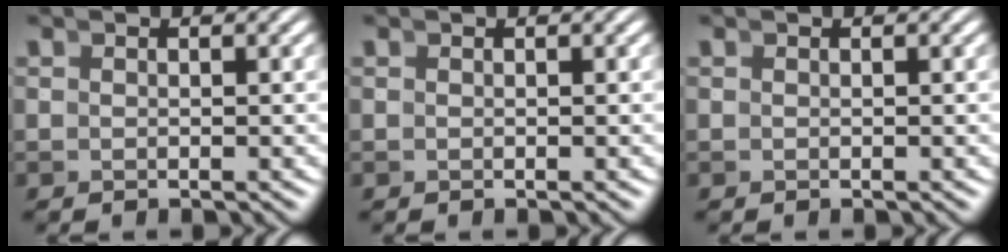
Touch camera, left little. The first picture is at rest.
{"total": 0.0}
{"total": 0.0}